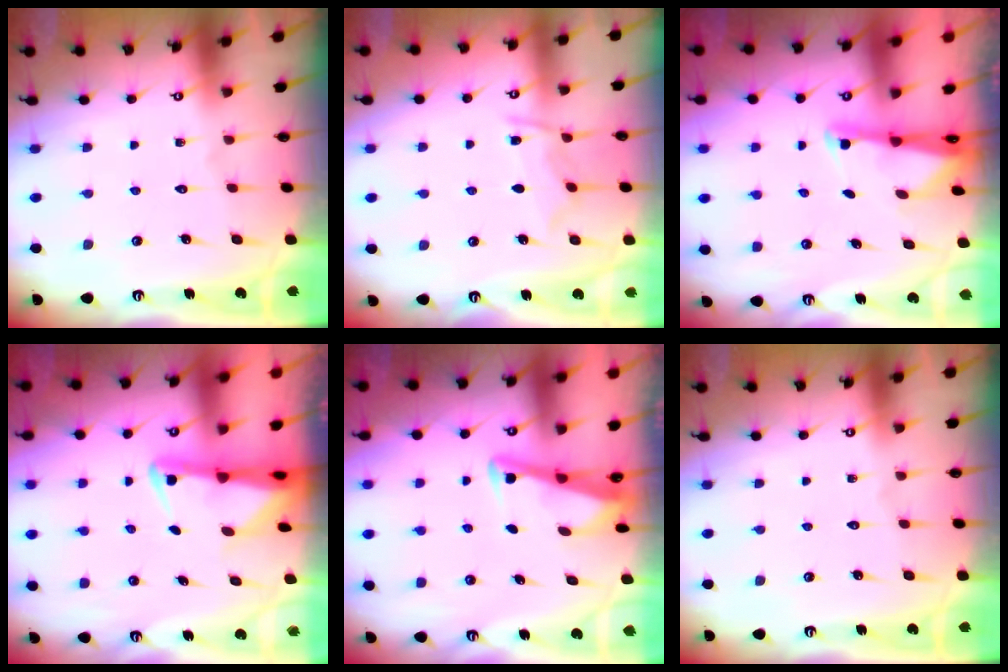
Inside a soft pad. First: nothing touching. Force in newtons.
{"total": 7.5, "press": 7.4, "slide": 0.9}
{"total": 1.8, "press": 1.8, "slide": 0.4}
{"total": 2.5, "press": 2.4, "slide": 0.5}
{"total": 3.4, "press": 3.4, "slide": 0.3}
{"total": 0.0}